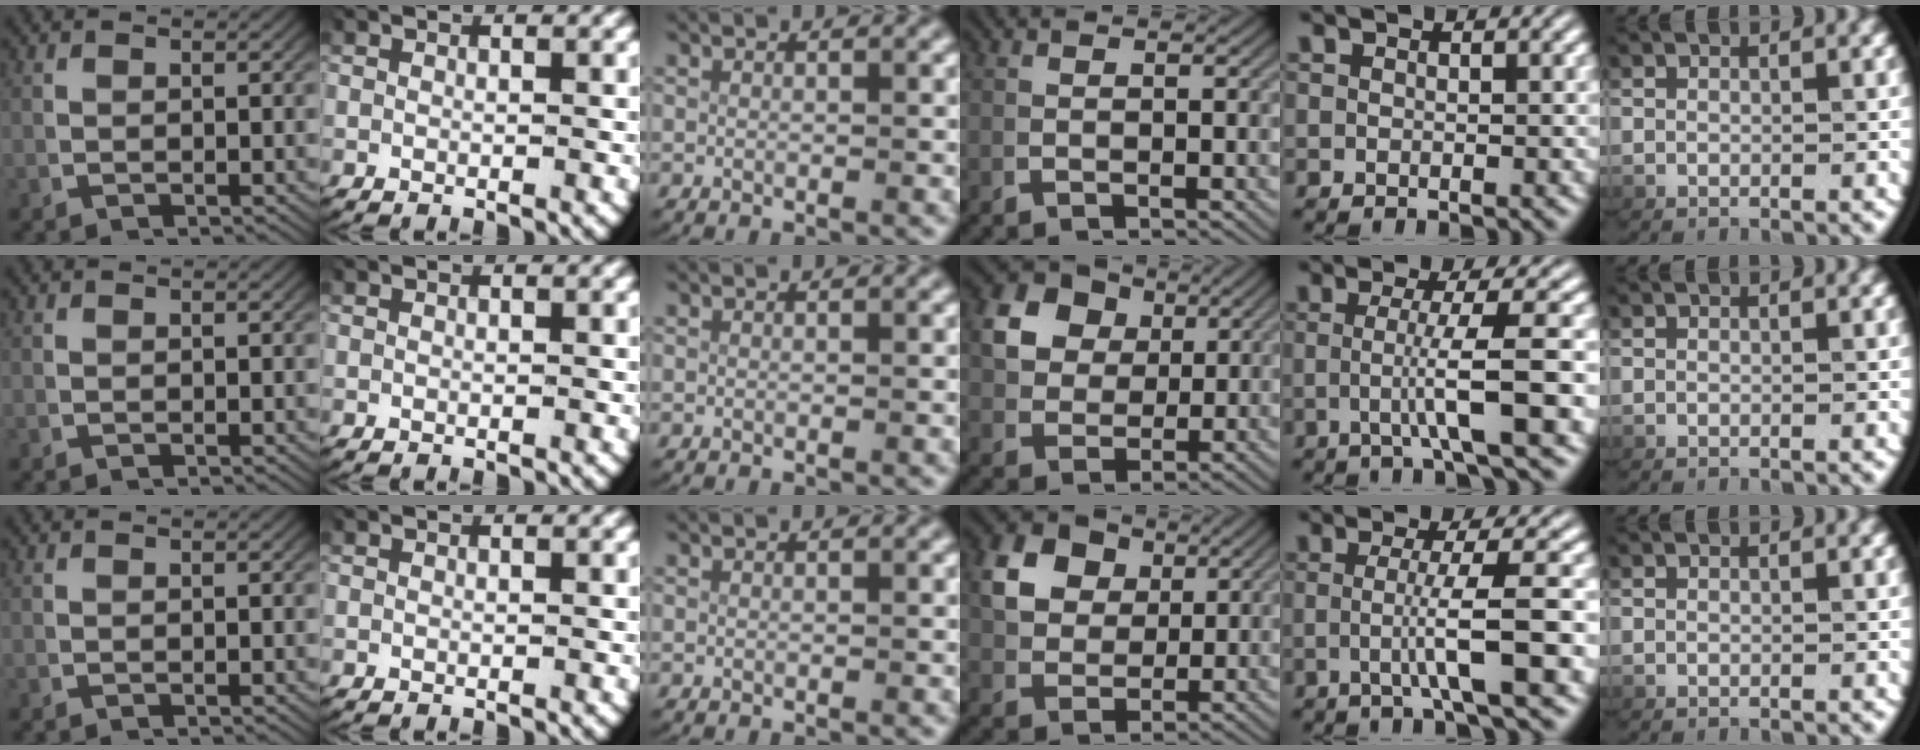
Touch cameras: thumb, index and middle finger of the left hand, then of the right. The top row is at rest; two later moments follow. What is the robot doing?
{"motion": "grasp_and_lifting", "object": "card"}